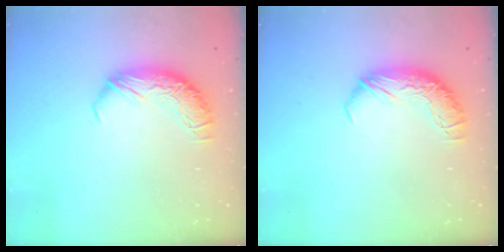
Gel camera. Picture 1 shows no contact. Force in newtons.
{"total": 0.0}